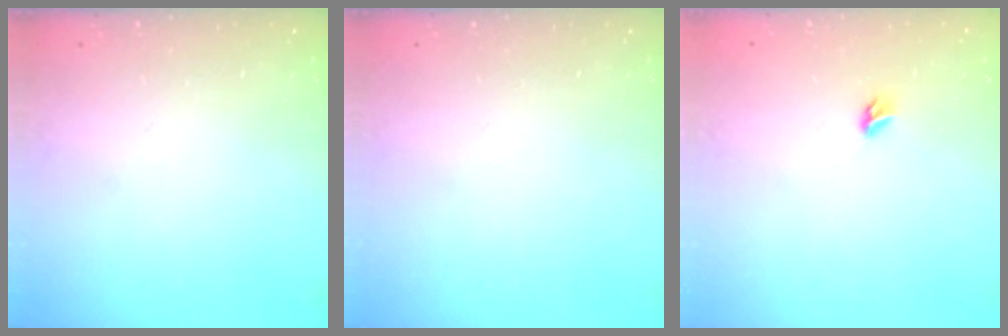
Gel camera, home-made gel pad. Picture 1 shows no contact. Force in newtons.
{"total": 0.0}
{"total": 3.5, "press": 3.5, "slide": 0.8}